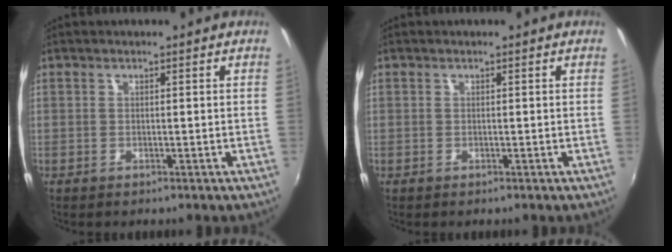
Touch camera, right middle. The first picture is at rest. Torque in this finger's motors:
{"motor_torque": [0.13, -0.19, 0.03, 0.01]}